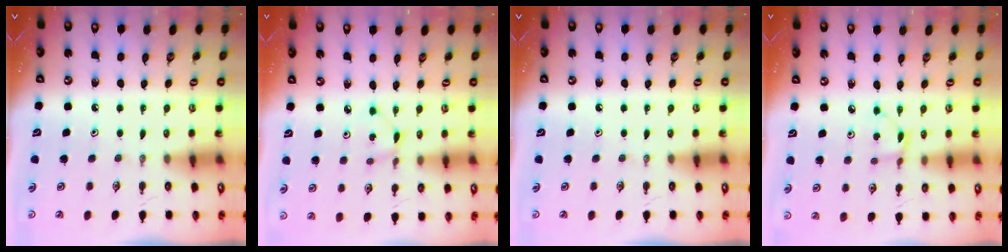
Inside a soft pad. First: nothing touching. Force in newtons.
{"total": 2.0, "press": 2.0, "slide": 0.3}
{"total": 0.0}
{"total": 2.2, "press": 2.2, "slide": 0.1}